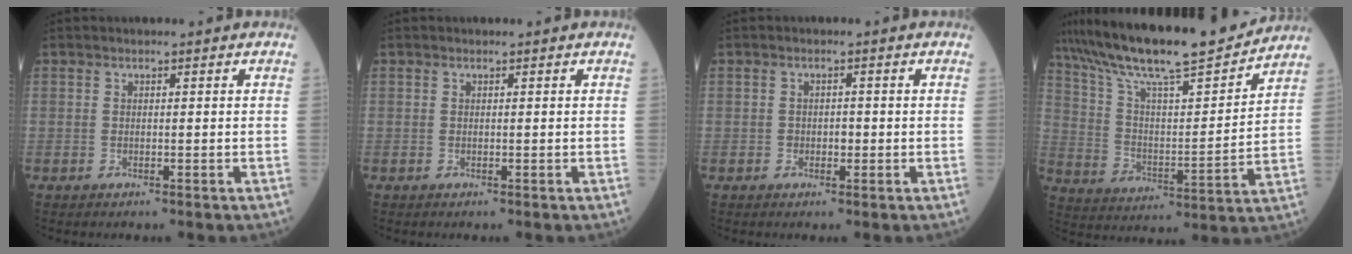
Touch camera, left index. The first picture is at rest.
{"total": 0.0}
{"total": 1.3, "force": [-0.5, 0.9, 0.8], "torque": [-0.012, -0.001, -0.008]}
{"total": 19.8, "force": [17.3, 1.5, 9.6], "torque": [-0.169, -0.004, 0.283]}